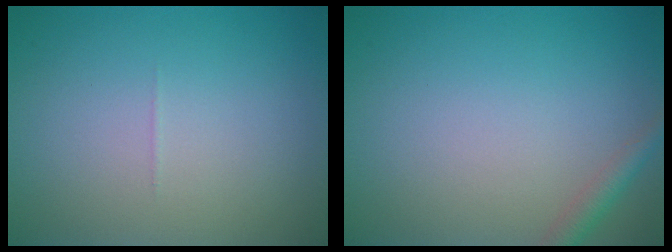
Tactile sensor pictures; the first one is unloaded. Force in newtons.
{"total": 1.6, "press": 1.6, "slide": 0.1}